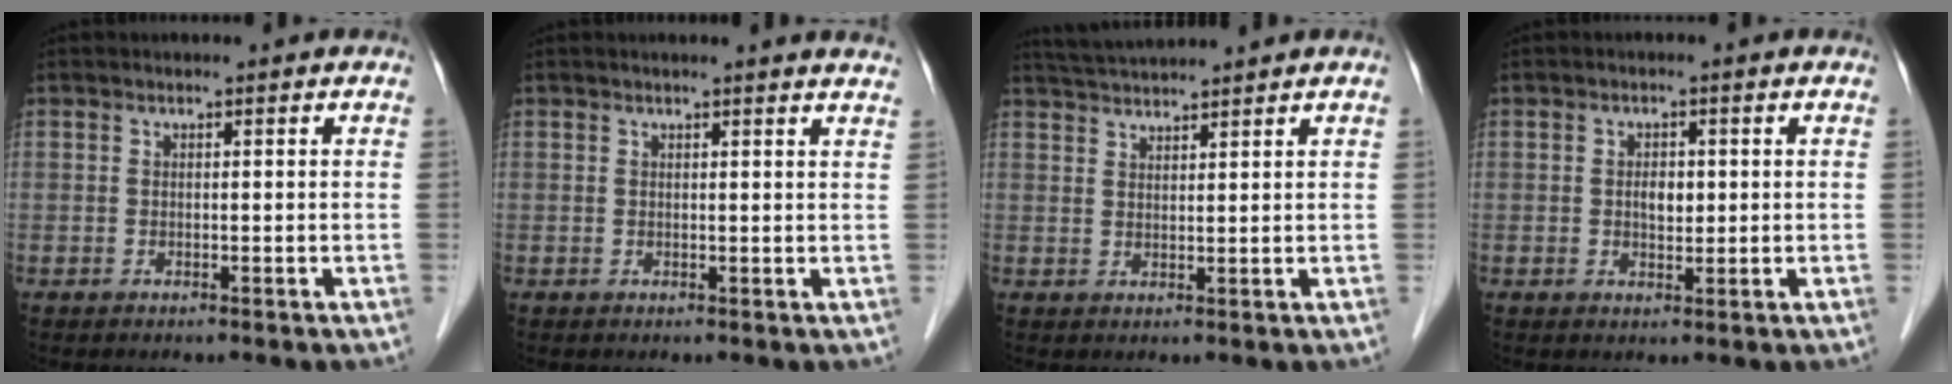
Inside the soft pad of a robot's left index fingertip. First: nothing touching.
{"total": 5.6, "force": [5.3, -0.2, 1.8], "torque": [-0.017, -0.005, 0.035]}
{"total": 4.7, "force": [4.5, -0.9, 1.2], "torque": [-0.026, 0.022, 0.082]}
{"total": 2.3, "force": [-0.3, 1.3, 1.8], "torque": [-0.032, -0.005, -0.004]}